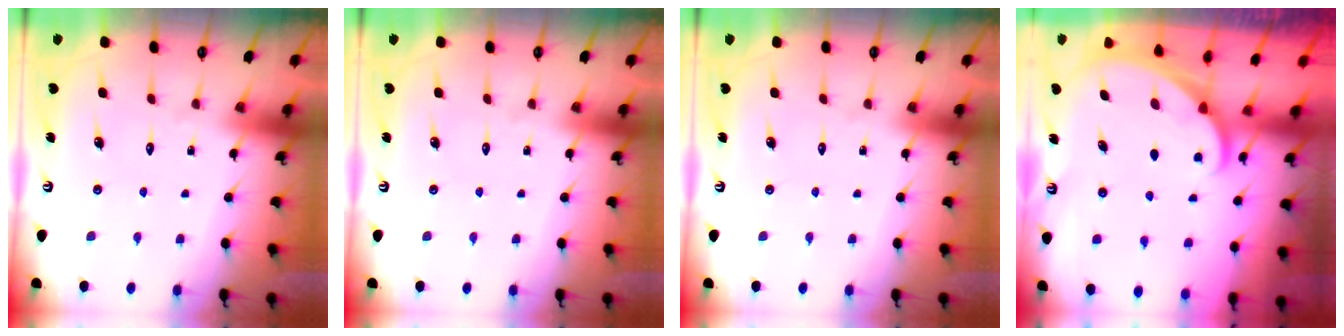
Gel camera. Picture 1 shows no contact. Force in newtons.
{"total": 0.0}
{"total": 0.0}
{"total": 1.2, "press": 1.2, "slide": 0.0}